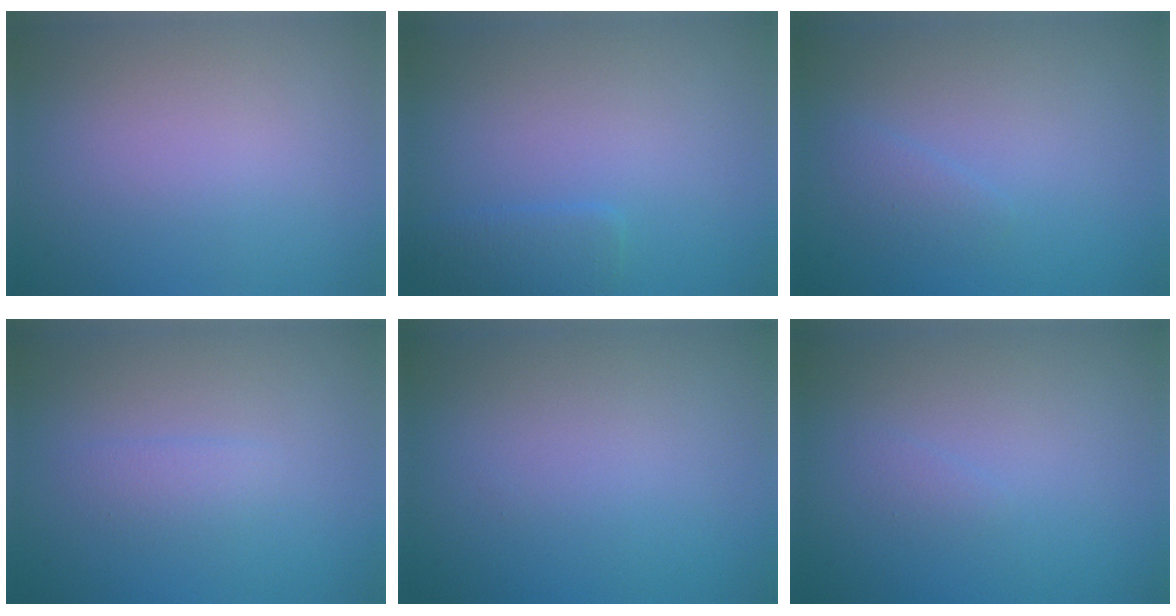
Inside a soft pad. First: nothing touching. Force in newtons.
{"total": 1.6, "press": 1.6, "slide": 0.0}
{"total": 1.1, "press": 1.1, "slide": 0.1}
{"total": 1.1, "press": 1.1, "slide": 0.0}
{"total": 0.0}
{"total": 0.5, "press": 0.5, "slide": 0.0}